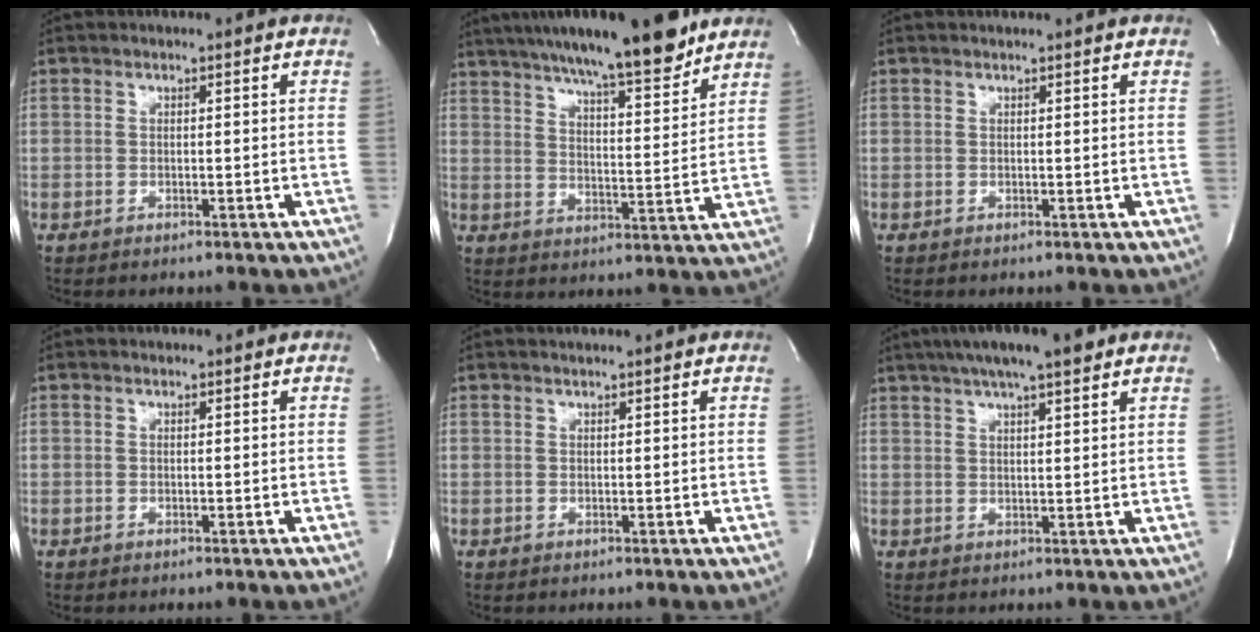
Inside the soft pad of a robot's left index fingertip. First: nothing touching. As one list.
[{"total": 17.0, "force": [13.8, 1.7, 9.8], "torque": [-0.156, 0.000, 0.206]}, {"total": 0.7, "force": [0.6, -0.2, 0.1], "torque": [-0.005, 0.002, 0.010]}, {"total": 0.0}, {"total": 1.7, "force": [1.6, -0.3, 0.5], "torque": [-0.008, 0.005, 0.022]}, {"total": 10.4, "force": [7.7, 1.1, 6.9], "torque": [-0.114, 0.027, 0.114]}]